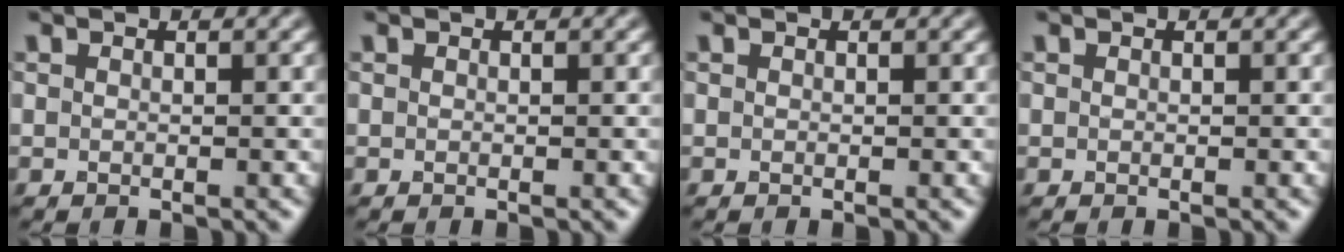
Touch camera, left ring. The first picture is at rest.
{"total": 0.0}
{"total": 0.0}
{"total": 0.0}